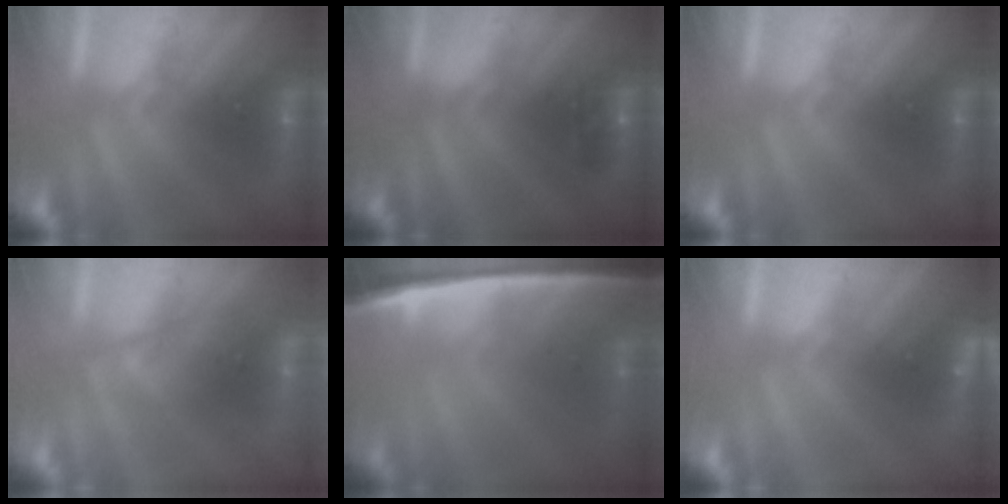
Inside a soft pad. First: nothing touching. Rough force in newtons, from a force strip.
{"total": 3.4}
{"total": 0.0}
{"total": 2.4}
{"total": 8.0}
{"total": 2.3}